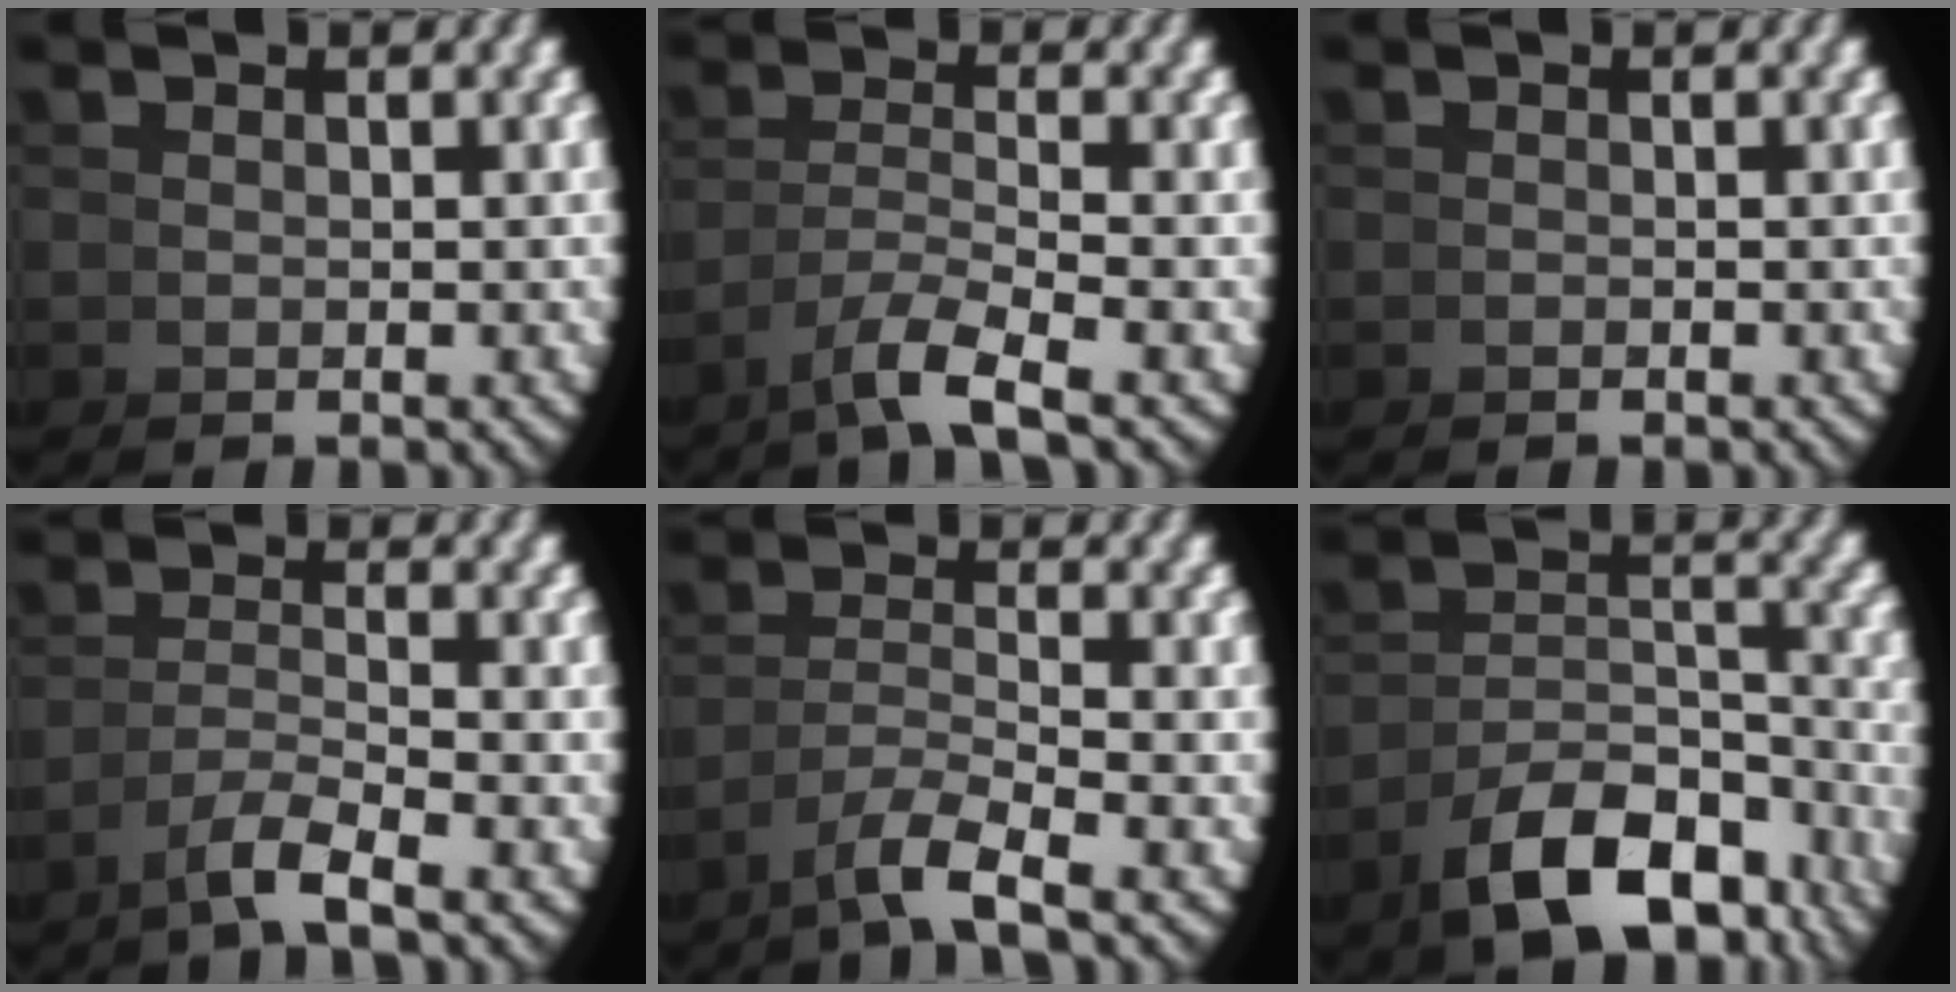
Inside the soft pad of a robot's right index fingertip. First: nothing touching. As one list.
[{"total": 3.6, "force": [-1.7, 0.8, 3.1], "torque": [-0.061, -0.015, -0.020]}, {"total": 0.6, "force": [-0.3, -0.5, -0.2], "torque": [0.006, 0.002, -0.007]}, {"total": 2.9, "force": [-1.7, -0.1, 2.3], "torque": [-0.041, -0.003, -0.025]}, {"total": 3.5, "force": [-1.9, 0.6, 2.8], "torque": [-0.054, -0.012, -0.025]}, {"total": 8.0, "force": [-5.0, 3.5, 5.2], "torque": [-0.091, -0.027, -0.063]}]